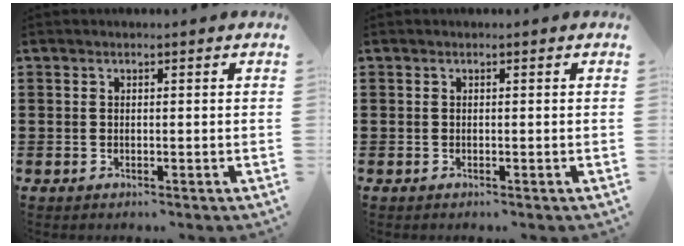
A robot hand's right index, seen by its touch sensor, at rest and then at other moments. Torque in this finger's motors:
{"motor_torque": [0.09, 0.01, 0.00, -0.01]}